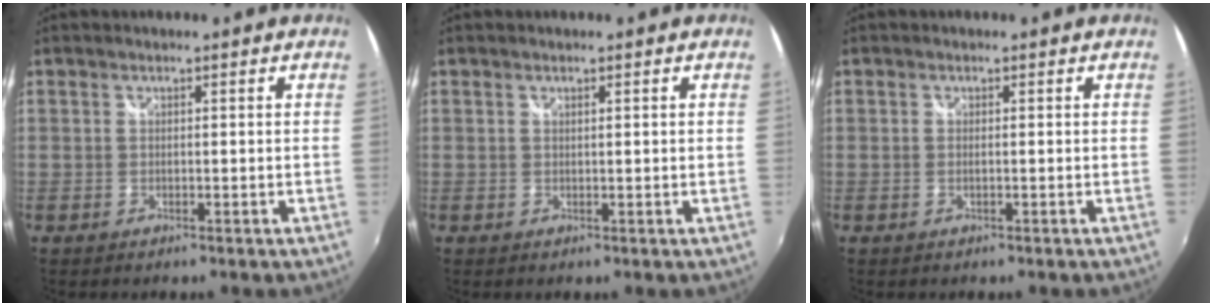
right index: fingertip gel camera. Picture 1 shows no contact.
{"total": 0.7, "force": [0.4, -0.1, 0.6], "torque": [-0.008, 0.003, 0.006]}
{"total": 0.6, "force": [-0.1, -0.2, 0.6], "torque": [-0.007, 0.004, 0.000]}